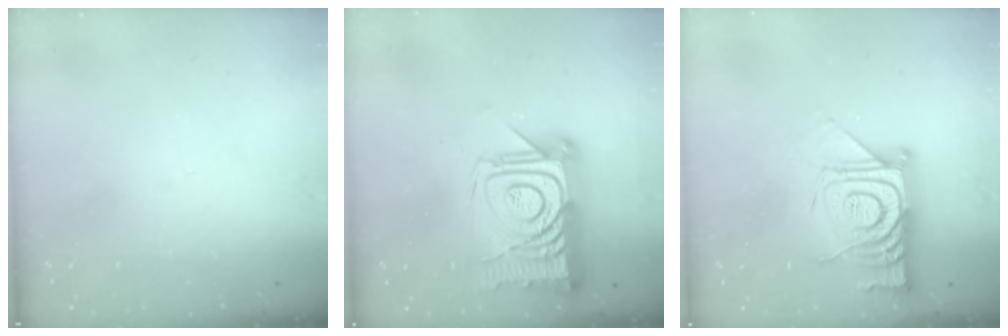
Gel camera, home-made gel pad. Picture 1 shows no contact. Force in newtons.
{"total": 22.4, "press": 22.4, "slide": 1.7}
{"total": 15.2, "press": 15.1, "slide": 1.1}